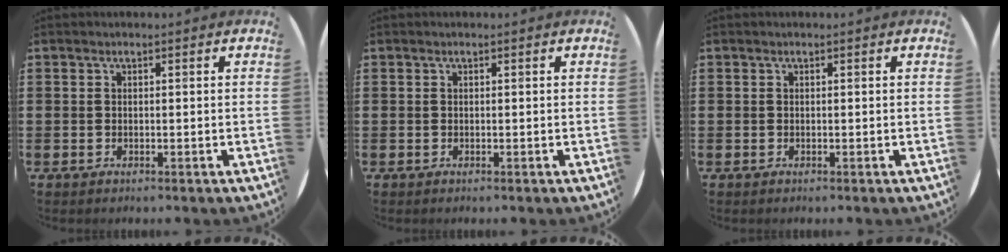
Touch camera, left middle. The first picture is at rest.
{"total": 0.0}
{"total": 0.0}